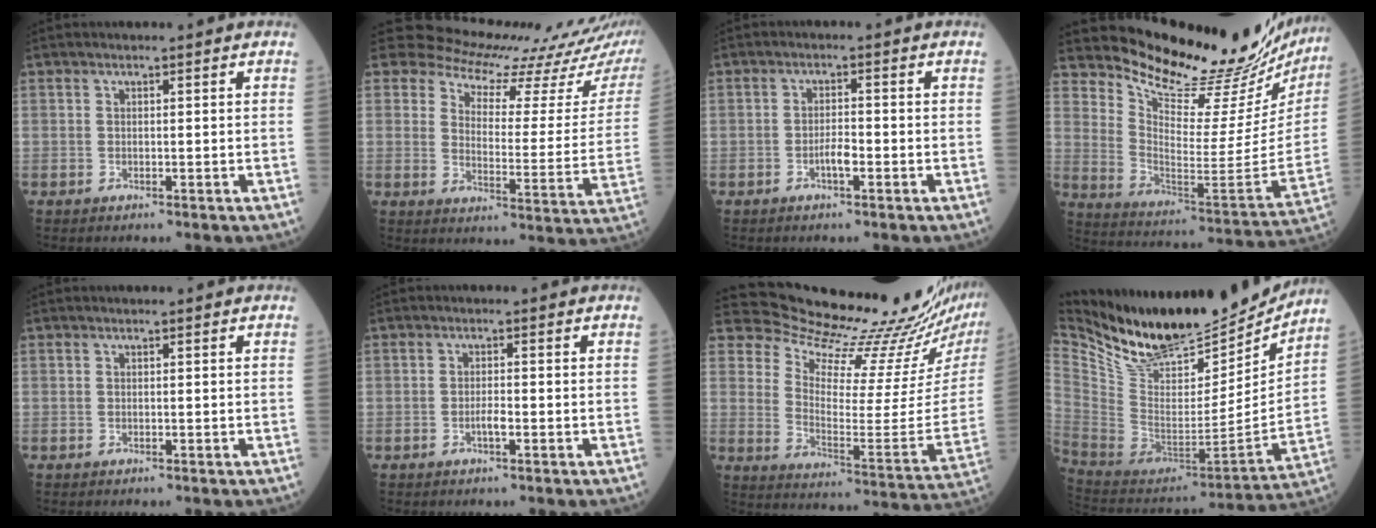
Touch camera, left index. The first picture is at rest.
{"total": 16.9, "force": [15.1, 4.7, 5.9], "torque": [-0.077, -0.066, 0.164]}
{"total": 2.4, "force": [-1.5, 0.5, 1.8], "torque": [-0.033, -0.002, -0.028]}
{"total": 25.8, "force": [24.1, 3.7, 8.6], "torque": [-0.141, -0.127, 0.322]}
{"total": 0.0}
{"total": 1.7, "force": [-1.1, 0.2, 1.3], "torque": [-0.025, -0.003, -0.020]}
{"total": 20.7, "force": [19.9, 0.6, 5.6], "torque": [-0.102, -0.126, 0.264]}
{"total": 23.4, "force": [20.4, 6.5, 9.4], "torque": [-0.177, -0.043, 0.333]}